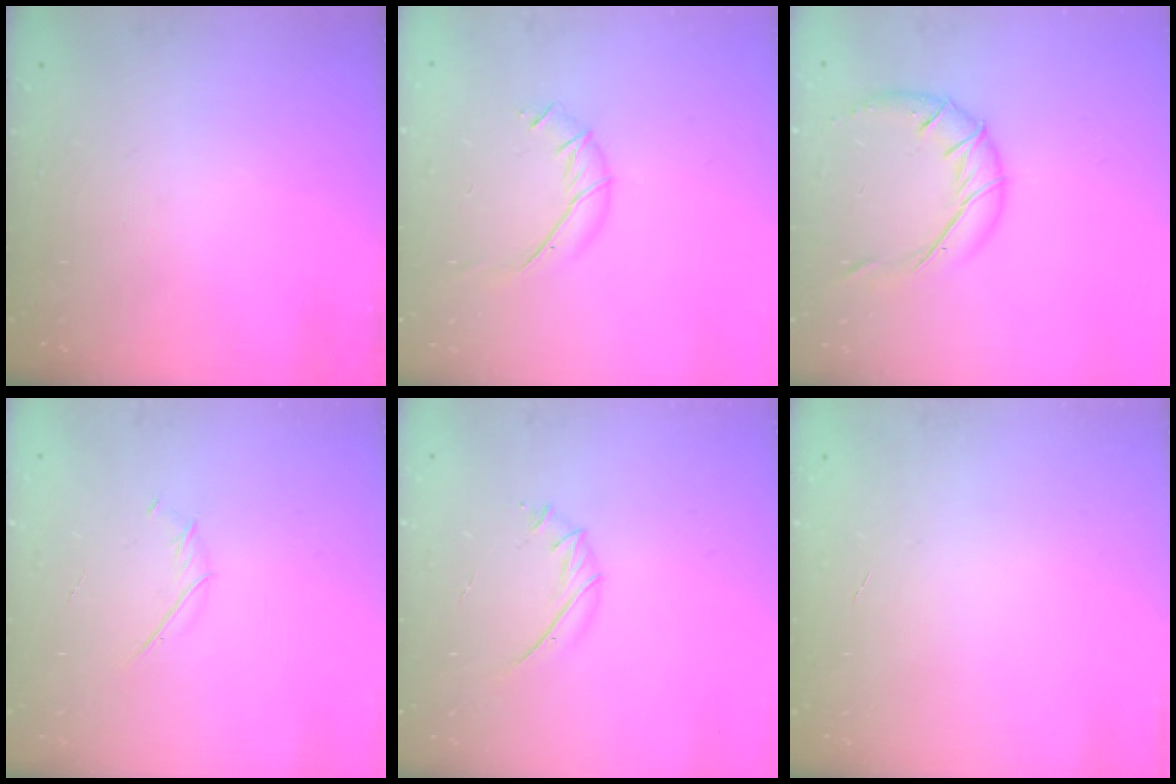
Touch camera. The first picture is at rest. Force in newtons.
{"total": 7.0, "press": 7.0, "slide": 0.5}
{"total": 12.0, "press": 12.0, "slide": 0.7}
{"total": 2.0, "press": 2.0, "slide": 0.6}
{"total": 5.9, "press": 5.8, "slide": 1.5}
{"total": 0.0}